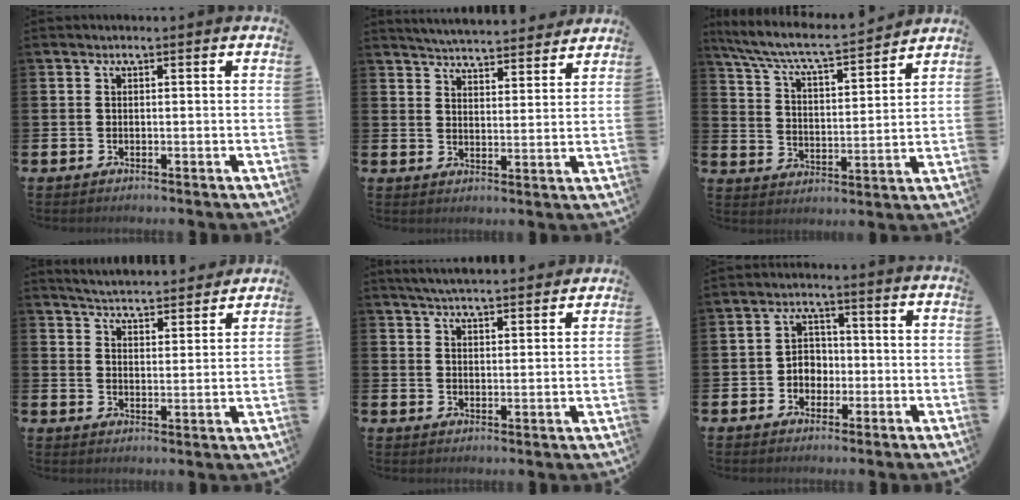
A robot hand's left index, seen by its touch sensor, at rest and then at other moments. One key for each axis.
{"total": 5.2, "fx": 5.1, "fy": 0.3, "fz": 0.2, "tx": -0.022, "ty": -0.036, "tz": 0.091}
{"total": 6.9, "fx": 6.5, "fy": 0.3, "fz": 2.3, "tx": -0.076, "ty": -0.055, "tz": 0.108}
{"total": 5.1, "fx": 5.1, "fy": 0.3, "fz": 0.2, "tx": -0.022, "ty": -0.039, "tz": 0.090}
{"total": 4.7, "fx": 4.7, "fy": 0.1, "fz": 0.6, "tx": -0.025, "ty": -0.025, "tz": 0.085}
{"total": 3.3, "fx": -1.0, "fy": 2.8, "fz": 1.4, "tx": -0.020, "ty": 0.002, "tz": -0.026}